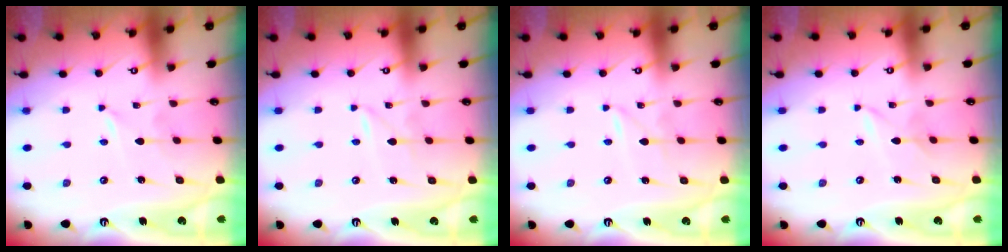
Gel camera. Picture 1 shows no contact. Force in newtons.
{"total": 1.1, "press": 1.1, "slide": 0.1}
{"total": 1.1, "press": 1.1, "slide": 0.1}
{"total": 1.4, "press": 1.4, "slide": 0.2}